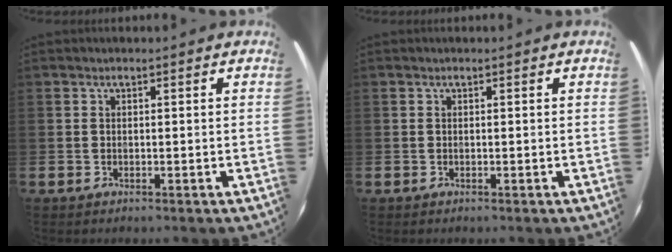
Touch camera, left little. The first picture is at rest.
{"total": 0.0}